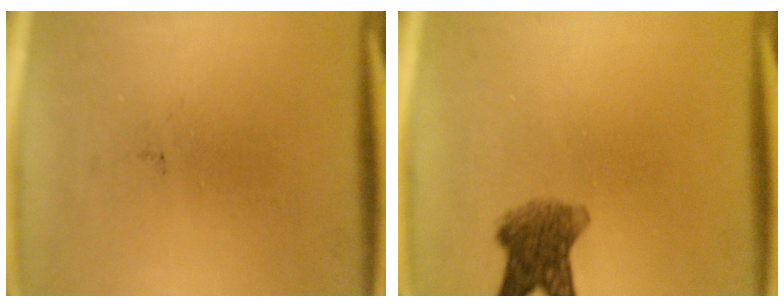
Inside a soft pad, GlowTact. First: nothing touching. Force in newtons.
{"total": 6.1}